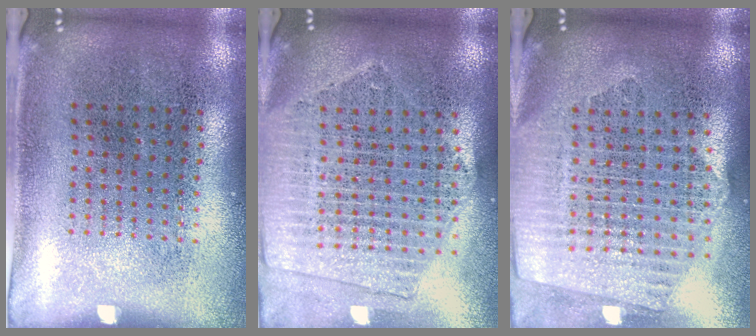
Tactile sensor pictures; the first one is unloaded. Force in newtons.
{"total": 2.1, "press": 1.9, "slide": 0.8}
{"total": 2.3, "press": 2.0, "slide": 1.1}